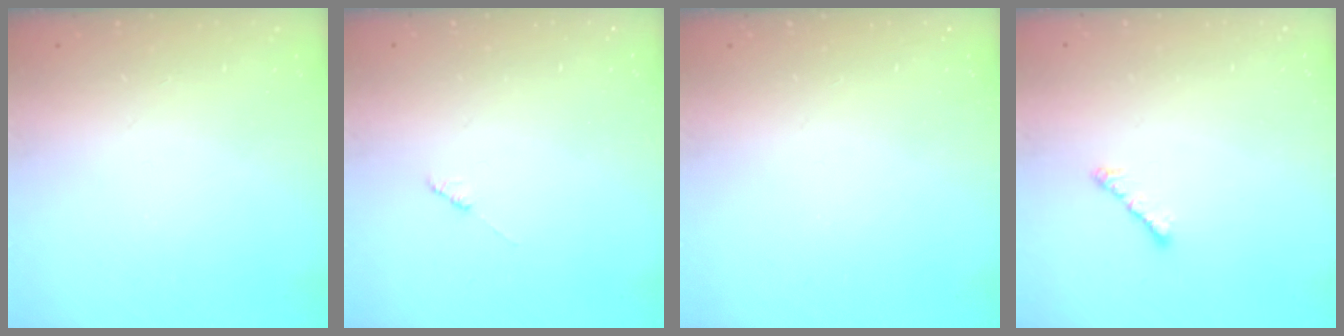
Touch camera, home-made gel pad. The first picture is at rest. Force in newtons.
{"total": 0.9, "press": 0.8, "slide": 0.2}
{"total": 0.0}
{"total": 3.0, "press": 2.9, "slide": 0.6}